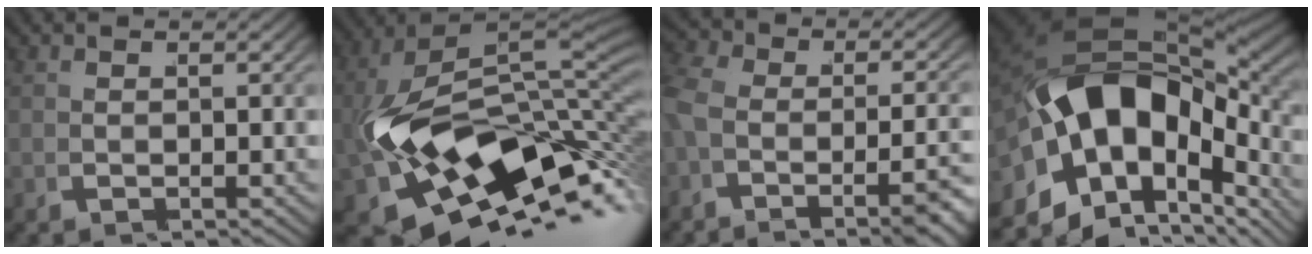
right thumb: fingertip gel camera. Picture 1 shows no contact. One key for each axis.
{"total": 21.5, "fx": -4.3, "fy": 11.7, "fz": 17.6, "tx": -0.319, "ty": -0.064, "tz": -0.030}
{"total": 5.9, "fx": -3.4, "fy": 2.3, "fz": 4.2, "tx": -0.080, "ty": -0.004, "tz": -0.061}
{"total": 19.0, "fx": -1.4, "fy": 12.5, "fz": 14.2, "tx": -0.275, "ty": -0.029, "tz": -0.006}